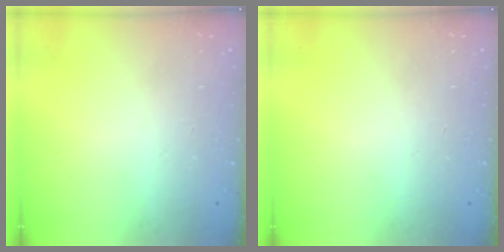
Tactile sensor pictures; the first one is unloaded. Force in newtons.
{"total": 0.5, "press": 0.5, "slide": 0.2}